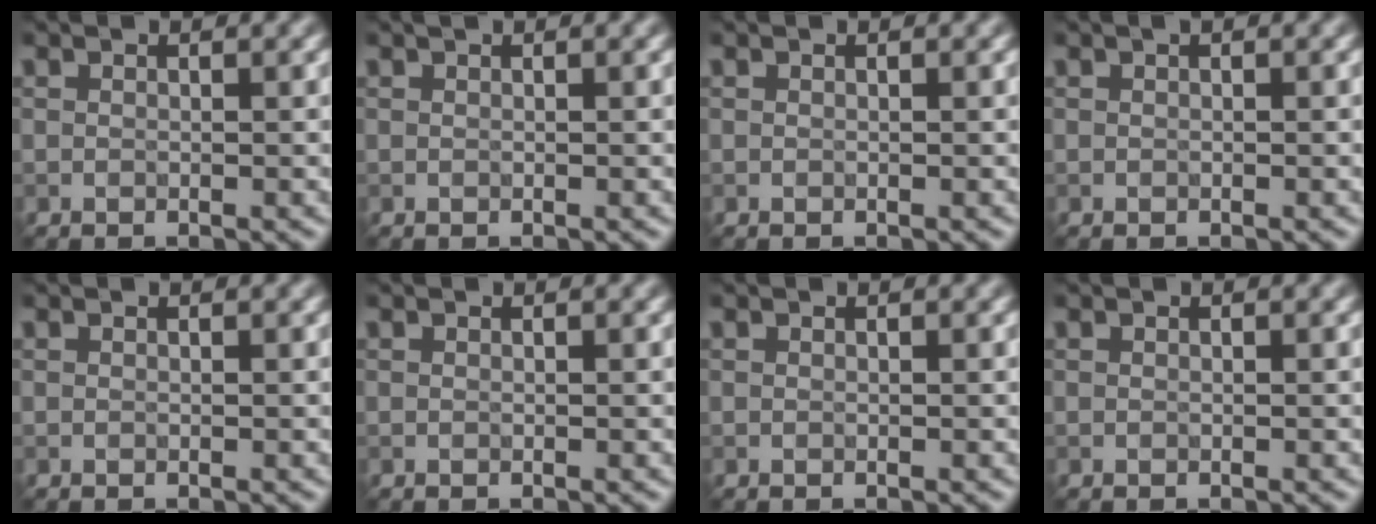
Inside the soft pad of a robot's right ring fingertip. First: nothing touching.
{"total": 0.0}
{"total": 0.0}
{"total": 0.0}
{"total": 0.0}
{"total": 0.0}
{"total": 0.0}
{"total": 0.0}